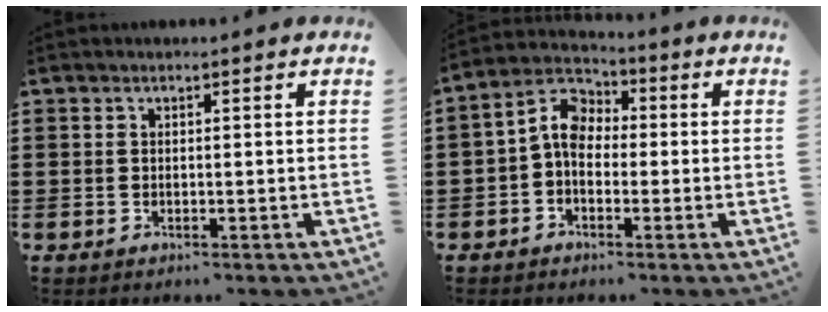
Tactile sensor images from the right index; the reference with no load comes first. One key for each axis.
{"total": 6.5, "fx": 0.3, "fy": 4.6, "fz": 4.5, "tx": -0.117, "ty": 0.007, "tz": -0.002}